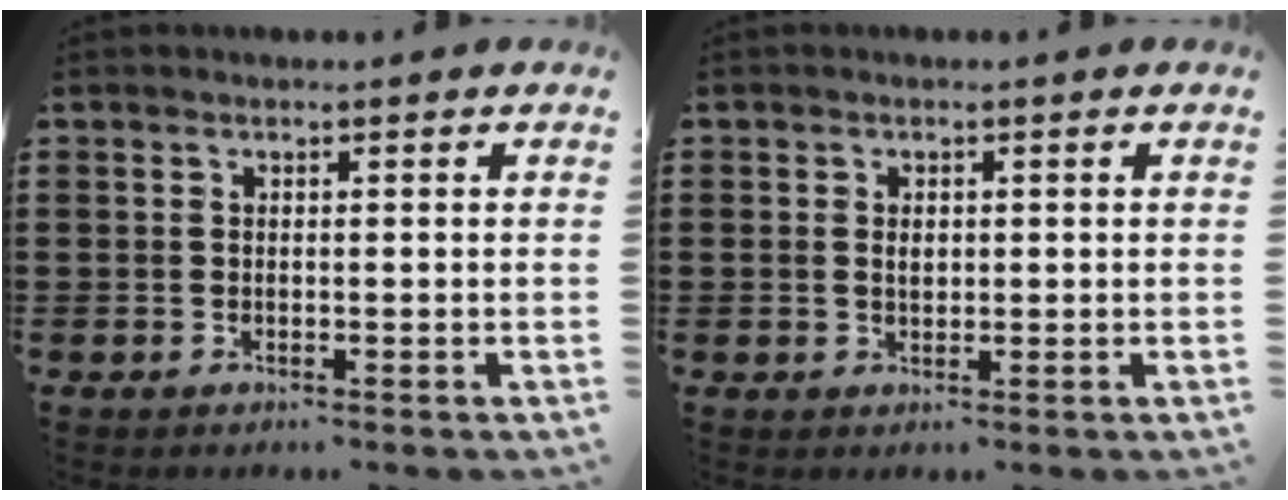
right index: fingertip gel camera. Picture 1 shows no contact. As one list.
[{"total": 1.5, "force": [0.2, 1.0, 1.1], "torque": [-0.023, 0.007, 0.002]}]